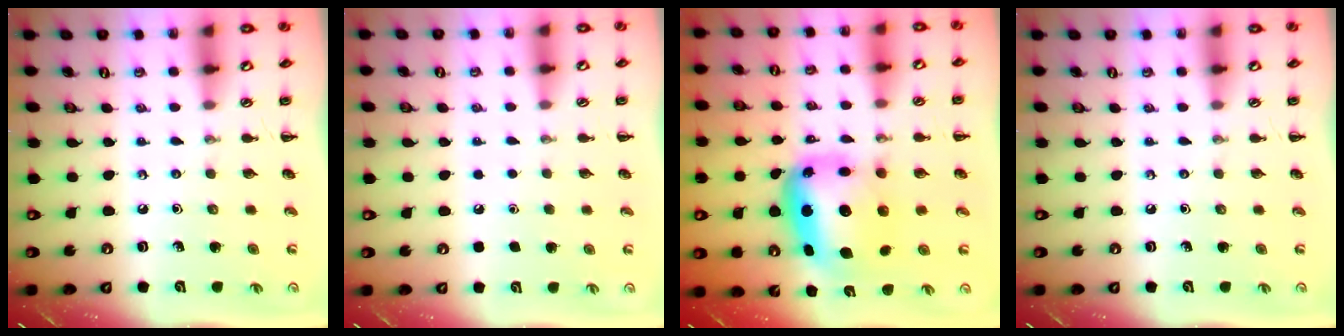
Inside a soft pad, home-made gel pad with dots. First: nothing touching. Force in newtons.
{"total": 1.7, "press": 1.7, "slide": 0.1}
{"total": 9.1, "press": 8.8, "slide": 2.4}
{"total": 0.0}